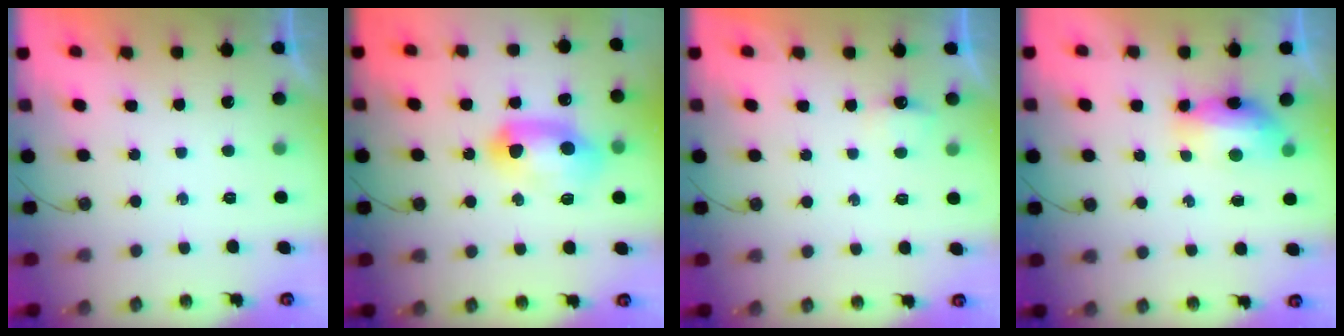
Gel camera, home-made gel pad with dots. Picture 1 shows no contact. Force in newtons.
{"total": 13.5, "press": 13.4, "slide": 0.9}
{"total": 3.3, "press": 3.2, "slide": 0.6}
{"total": 14.8, "press": 10.0, "slide": 10.8}